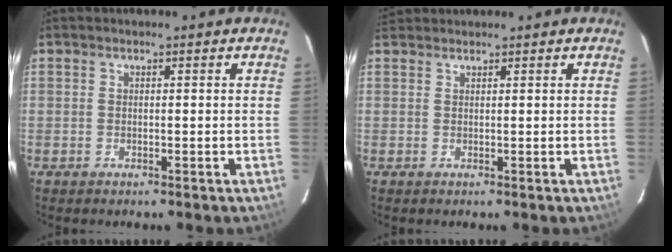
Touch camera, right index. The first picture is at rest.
{"total": 2.1, "force": [2.0, 0.8, 0.2], "torque": [-0.003, 0.015, 0.036]}